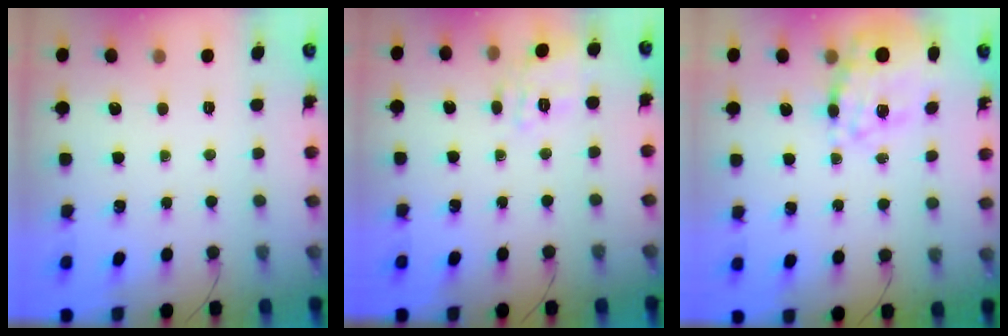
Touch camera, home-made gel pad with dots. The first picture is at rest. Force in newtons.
{"total": 6.6, "press": 6.5, "slide": 1.2}
{"total": 18.2, "press": 17.8, "slide": 3.9}